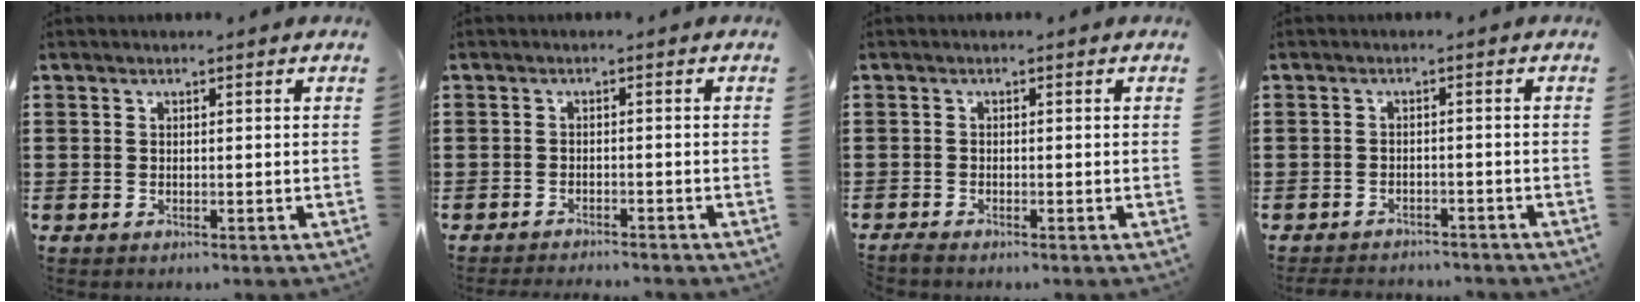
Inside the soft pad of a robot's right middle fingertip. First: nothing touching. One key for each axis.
{"total": 1.6, "fx": -1.6, "fy": -0.2, "fz": 0.1, "tx": -0.006, "ty": 0.000, "tz": -0.031}
{"total": 0.9, "fx": -0.9, "fy": 0.0, "fz": 0.2, "tx": -0.008, "ty": -0.004, "tz": -0.016}
{"total": 2.3, "fx": -2.3, "fy": 0.2, "fz": 0.1, "tx": -0.008, "ty": -0.004, "tz": -0.048}